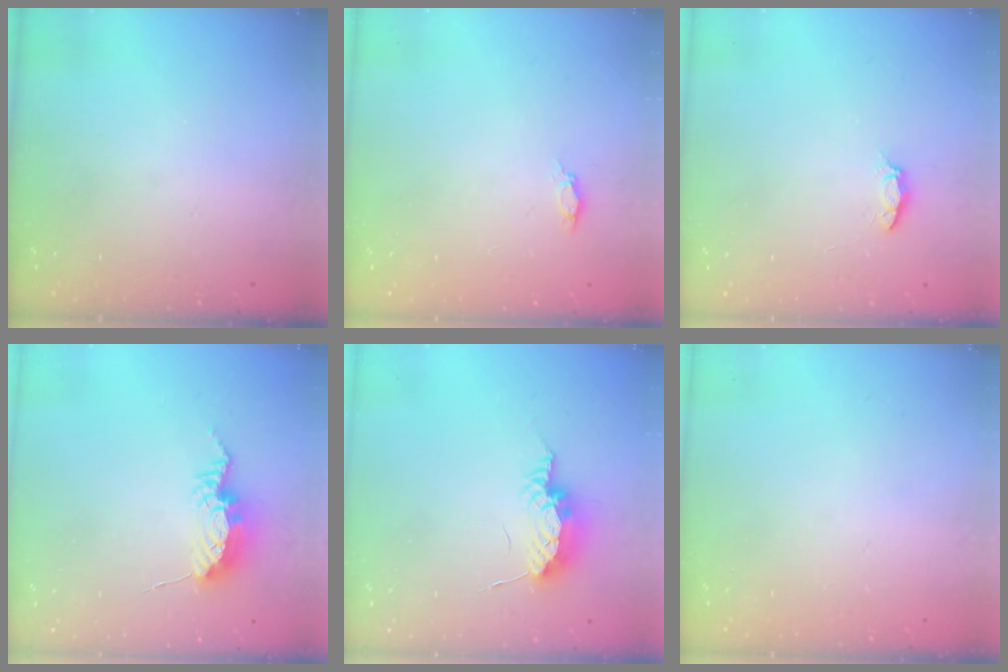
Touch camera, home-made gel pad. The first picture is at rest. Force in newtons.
{"total": 3.3, "press": 3.1, "slide": 1.0}
{"total": 3.3, "press": 3.3, "slide": 0.4}
{"total": 9.8, "press": 9.8, "slide": 0.4}
{"total": 10.5, "press": 9.2, "slide": 5.2}
{"total": 0.0}